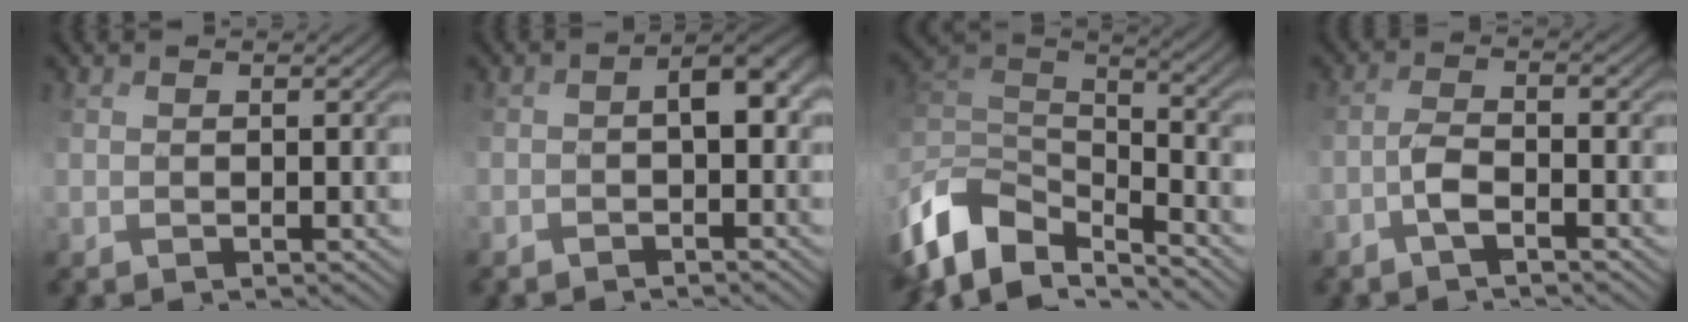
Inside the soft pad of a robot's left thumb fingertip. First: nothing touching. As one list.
[{"total": 4.7, "force": [-1.3, 2.2, 4.0], "torque": [-0.062, -0.001, -0.023]}, {"total": 8.8, "force": [-3.8, 5.2, 6.1], "torque": [-0.148, -0.002, -0.069]}, {"total": 2.1, "force": [-1.3, -0.4, 1.6], "torque": [-0.031, 0.010, -0.033]}]